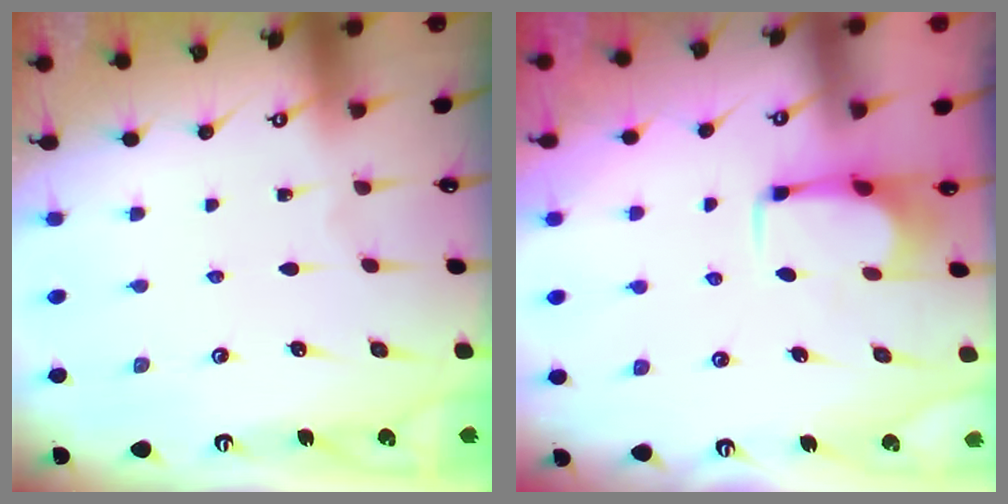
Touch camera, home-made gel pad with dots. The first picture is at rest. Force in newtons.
{"total": 2.9, "press": 2.9, "slide": 0.5}